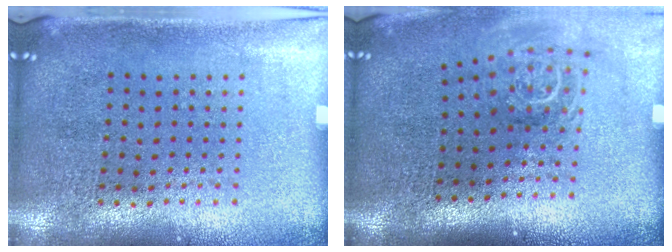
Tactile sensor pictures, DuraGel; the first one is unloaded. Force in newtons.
{"total": 1.7, "press": 1.2, "slide": 1.2}